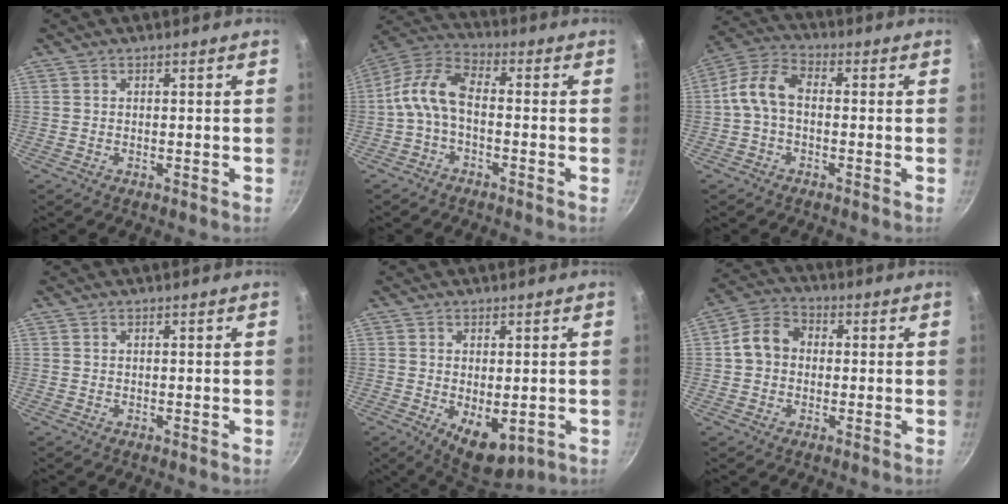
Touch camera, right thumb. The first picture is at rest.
{"total": 10.0, "force": [-1.2, 5.4, 8.3], "torque": [-0.169, 0.034, -0.034]}
{"total": 8.7, "force": [-0.4, 5.5, 6.8], "torque": [-0.131, 0.029, -0.020]}
{"total": 0.0}
{"total": 8.1, "force": [-2.2, 4.2, 6.6], "torque": [-0.088, -0.011, -0.015]}
{"total": 7.7, "force": [0.1, 6.3, 4.4], "torque": [-0.067, 0.026, -0.011]}